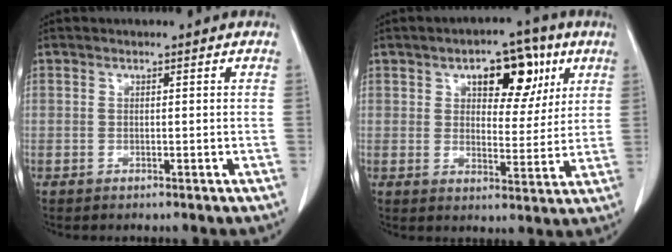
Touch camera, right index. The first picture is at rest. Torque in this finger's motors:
{"motor_torque": [0.49, 0.40, 0.30, 0.07]}